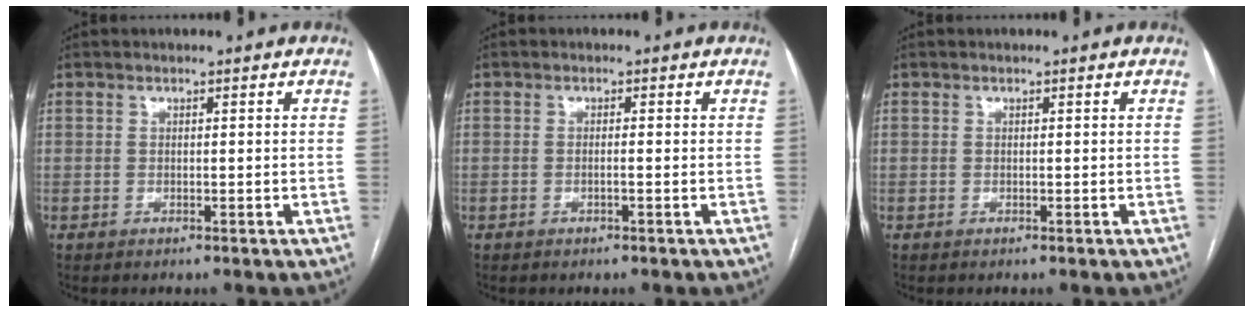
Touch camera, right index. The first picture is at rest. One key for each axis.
{"total": 0.7, "fx": -0.2, "fy": 0.0, "fz": 0.7, "tx": -0.010, "ty": 0.003, "tz": -0.001}
{"total": 0.0}